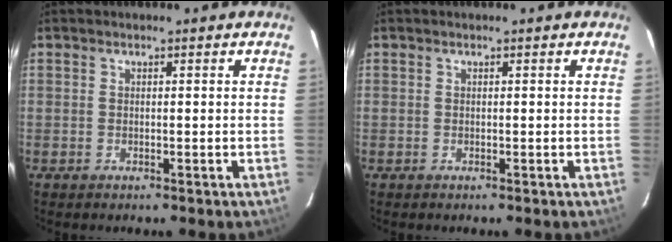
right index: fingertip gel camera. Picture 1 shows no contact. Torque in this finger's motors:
{"motor_torque": [0.00, 0.00, 0.00, 0.00]}